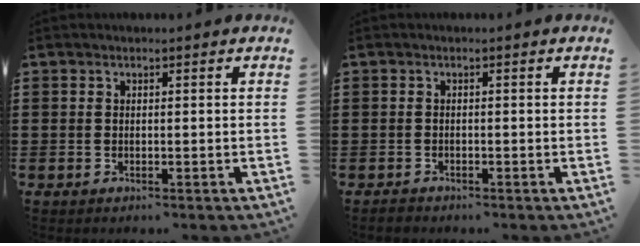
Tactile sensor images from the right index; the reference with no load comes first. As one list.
[{"total": 0.9, "force": [-0.8, 0.4, 0.0], "torque": [-0.002, 0.002, -0.017]}]